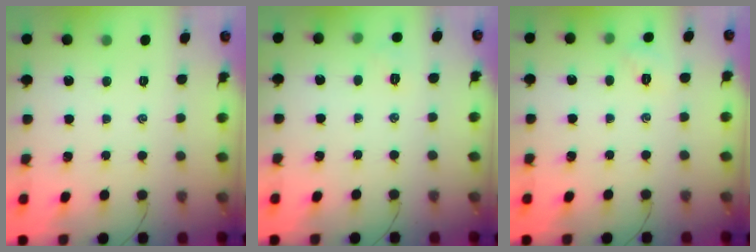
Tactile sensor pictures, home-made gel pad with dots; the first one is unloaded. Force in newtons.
{"total": 4.3, "press": 4.2, "slide": 1.0}
{"total": 2.0, "press": 1.9, "slide": 0.6}